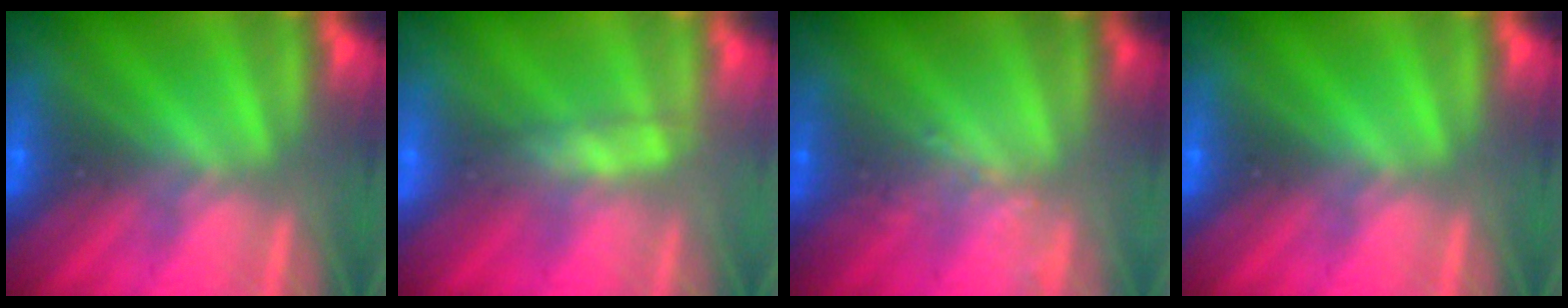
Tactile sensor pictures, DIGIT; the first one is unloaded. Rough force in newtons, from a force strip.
{"total": 2.6}
{"total": 1.9}
{"total": 0.0}